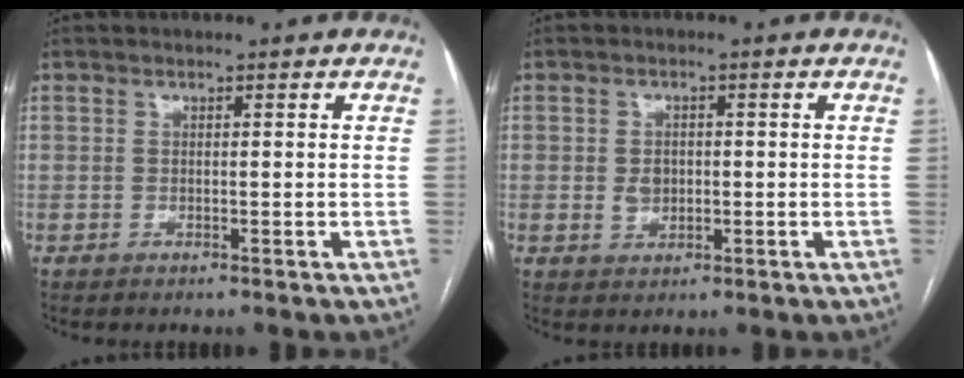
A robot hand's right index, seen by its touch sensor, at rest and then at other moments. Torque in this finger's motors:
{"motor_torque": [0.11, 0.27, -0.01, 0.00]}